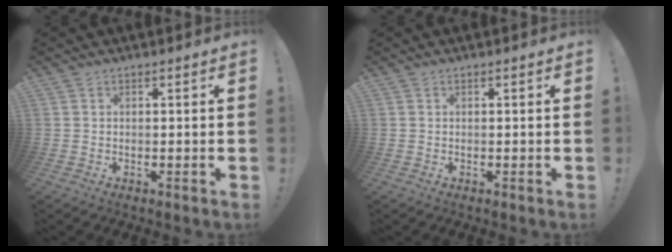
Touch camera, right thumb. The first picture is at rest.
{"total": 0.0}